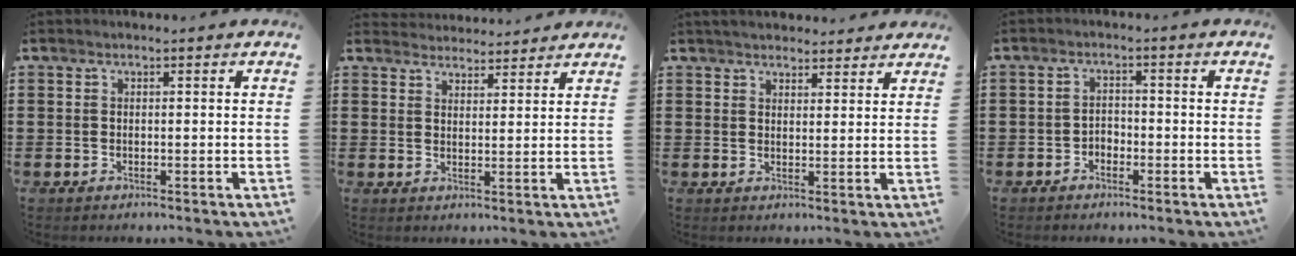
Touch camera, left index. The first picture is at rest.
{"total": 3.2, "force": [3.1, 0.5, -0.1], "torque": [-0.007, -0.011, 0.060]}
{"total": 3.0, "force": [2.9, 0.4, 0.4], "torque": [-0.015, -0.004, 0.055]}
{"total": 1.7, "force": [-1.5, 0.8, 0.4], "torque": [-0.015, 0.002, -0.033]}